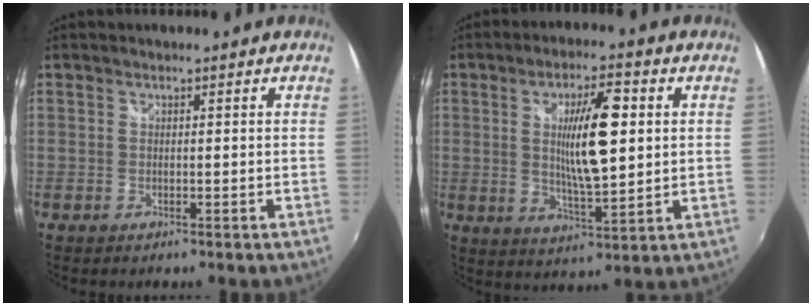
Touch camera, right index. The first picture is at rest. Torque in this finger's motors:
{"motor_torque": [1.13, 1.01, 0.33, 0.09]}